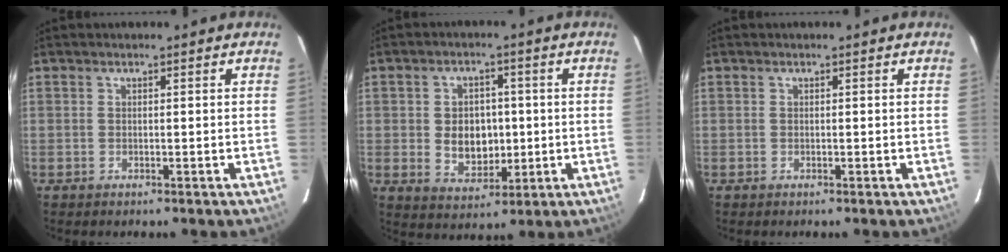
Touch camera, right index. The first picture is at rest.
{"total": 7.8, "force": [-0.2, 6.0, 5.0], "torque": [-0.095, 0.003, 0.012]}
{"total": 0.0}